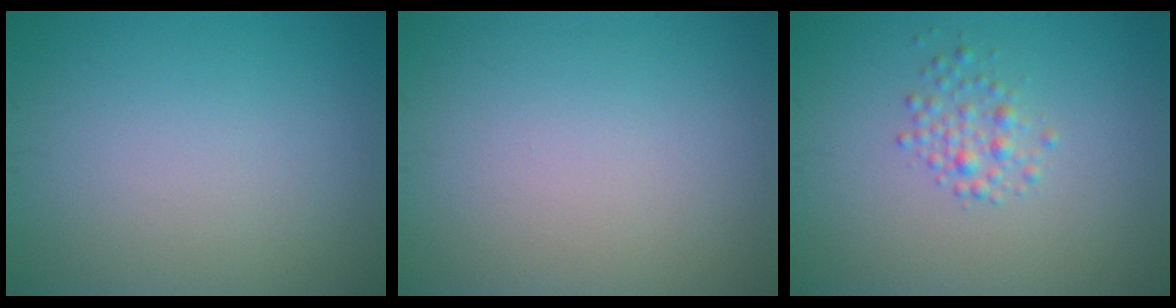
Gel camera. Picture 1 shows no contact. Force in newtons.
{"total": 0.0}
{"total": 1.8, "press": 1.8, "slide": 0.0}